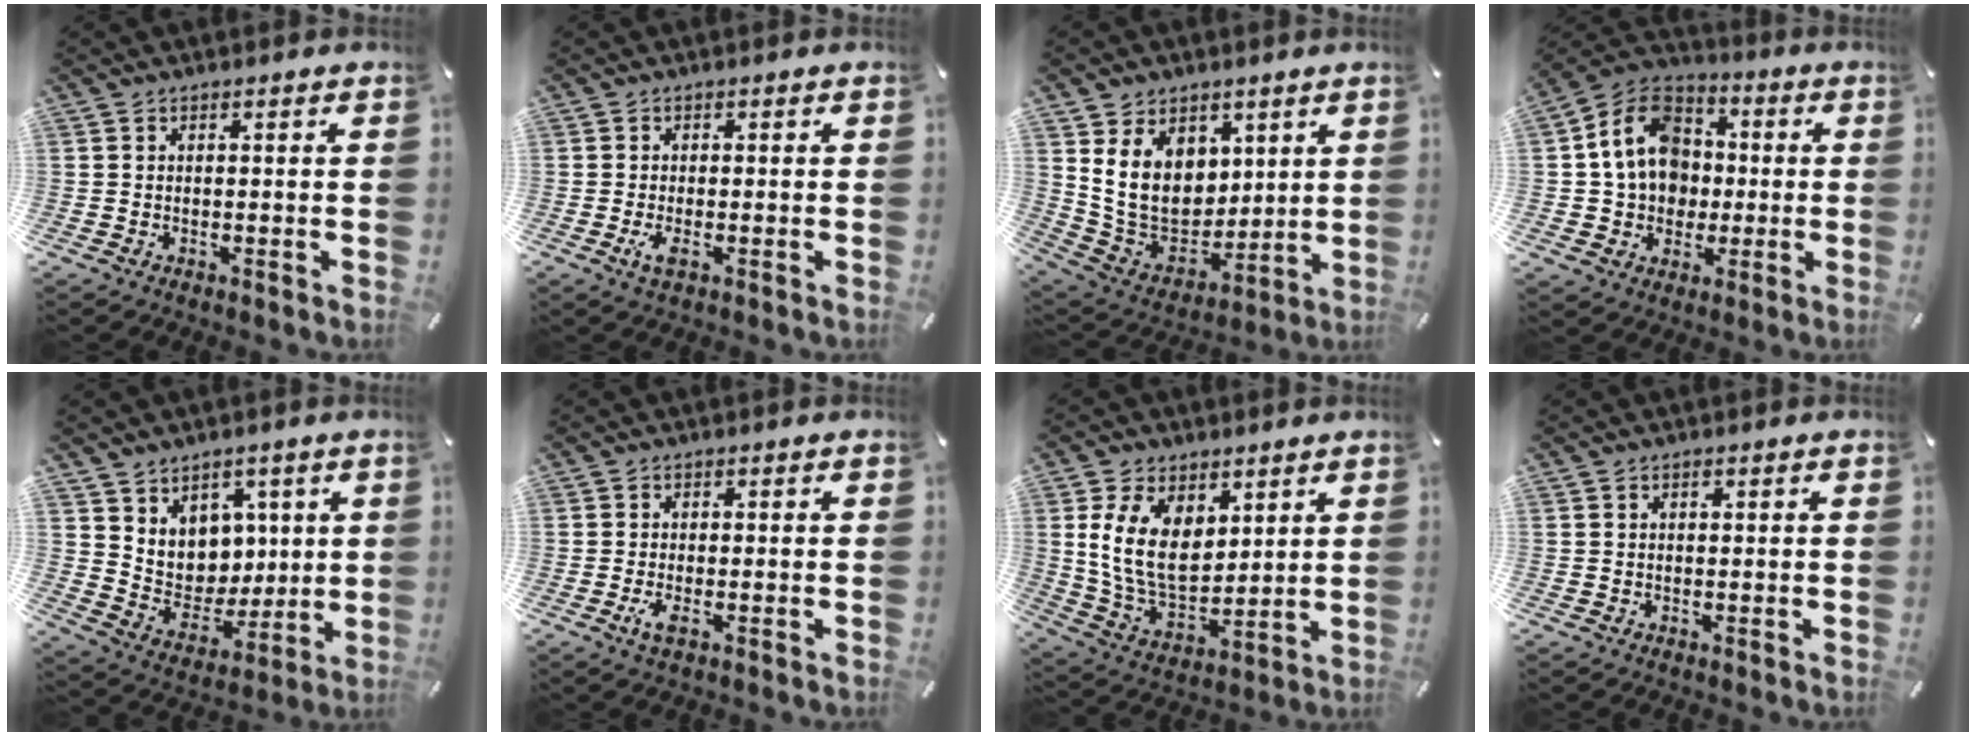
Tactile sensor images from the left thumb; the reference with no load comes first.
{"total": 2.6, "force": [-0.7, 0.8, 2.3], "torque": [-0.052, -0.005, -0.015]}
{"total": 14.0, "force": [5.0, 11.3, 6.6], "torque": [-0.142, -0.033, 0.098]}
{"total": 14.4, "force": [-0.5, 12.7, 6.8], "torque": [-0.145, 0.016, -0.010]}
{"total": 8.5, "force": [4.4, 7.3, 0.2], "torque": [-0.023, -0.054, 0.092]}
{"total": 2.5, "force": [-0.8, 0.7, 2.3], "torque": [-0.052, -0.006, -0.017]}
{"total": 13.5, "force": [4.3, 9.3, 8.8], "torque": [-0.195, -0.016, 0.076]}
{"total": 0.7, "force": [0.2, 0.4, 0.5], "torque": [-0.009, 0.002, 0.004]}